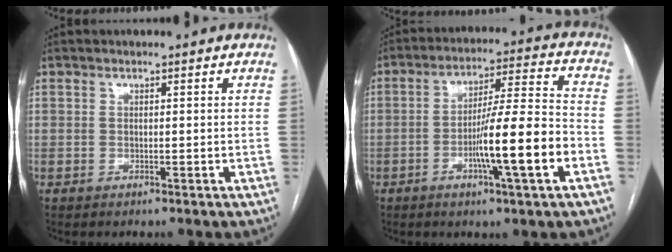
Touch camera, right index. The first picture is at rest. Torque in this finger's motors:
{"motor_torque": [1.95, -0.19, 0.99, 0.21]}